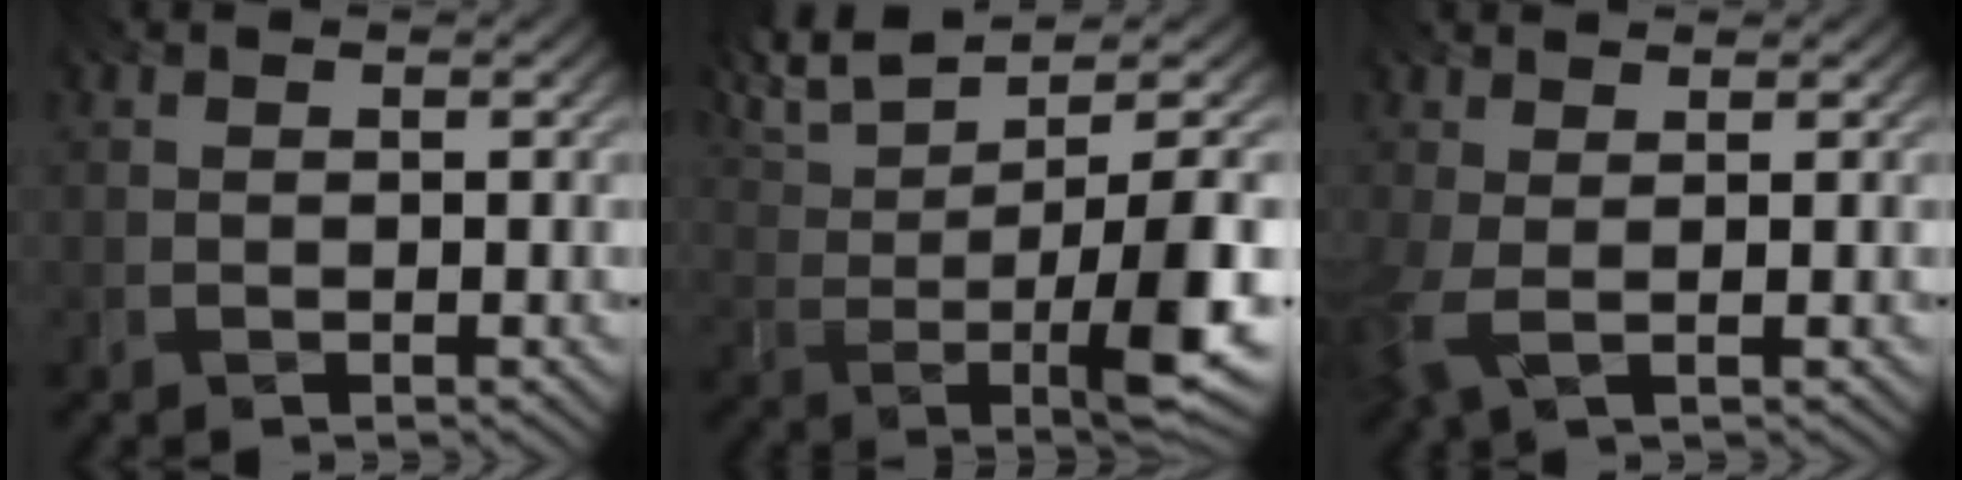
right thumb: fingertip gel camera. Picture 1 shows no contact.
{"total": 11.6, "force": [3.0, 3.5, 10.7], "torque": [-0.204, 0.014, 0.059]}
{"total": 3.9, "force": [0.9, 1.4, 3.5], "torque": [-0.088, 0.011, 0.012]}